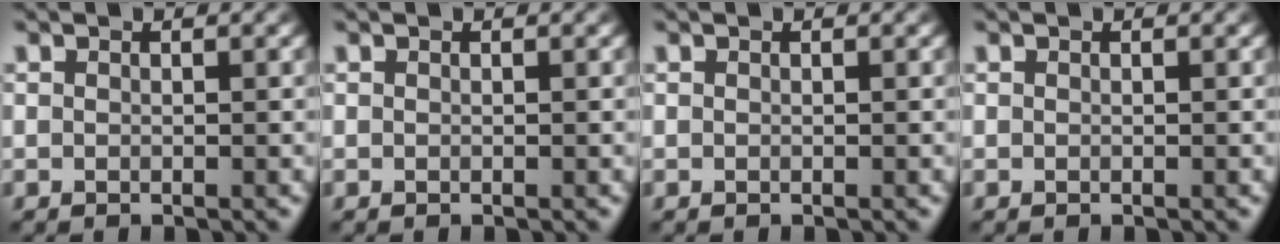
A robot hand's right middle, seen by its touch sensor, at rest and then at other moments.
{"total": 0.0}
{"total": 0.0}
{"total": 0.0}